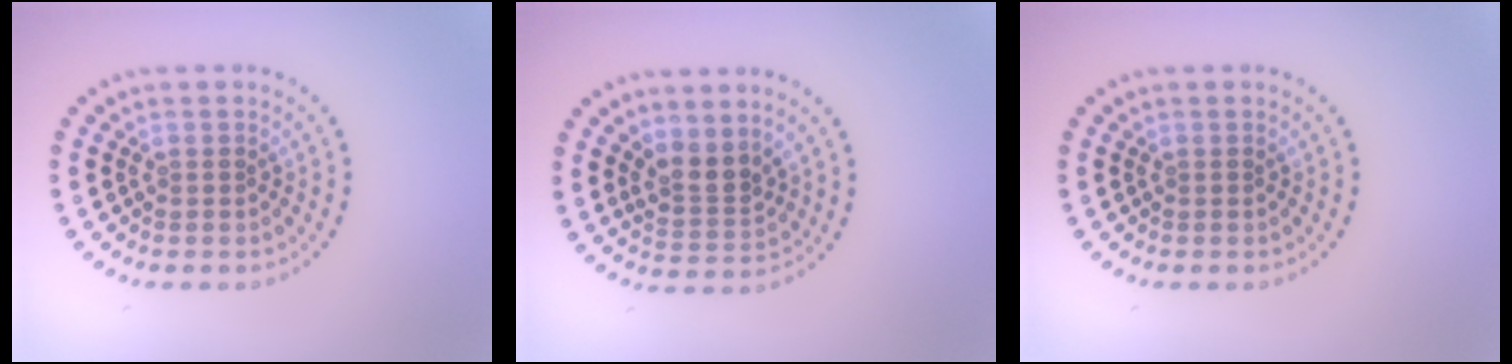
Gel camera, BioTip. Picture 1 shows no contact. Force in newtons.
{"total": 2.5, "press": 2.0, "slide": 1.5}
{"total": 0.0}